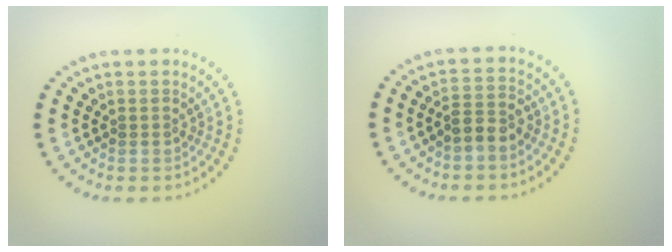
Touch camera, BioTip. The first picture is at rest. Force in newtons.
{"total": 2.4, "press": 2.2, "slide": 1.0}